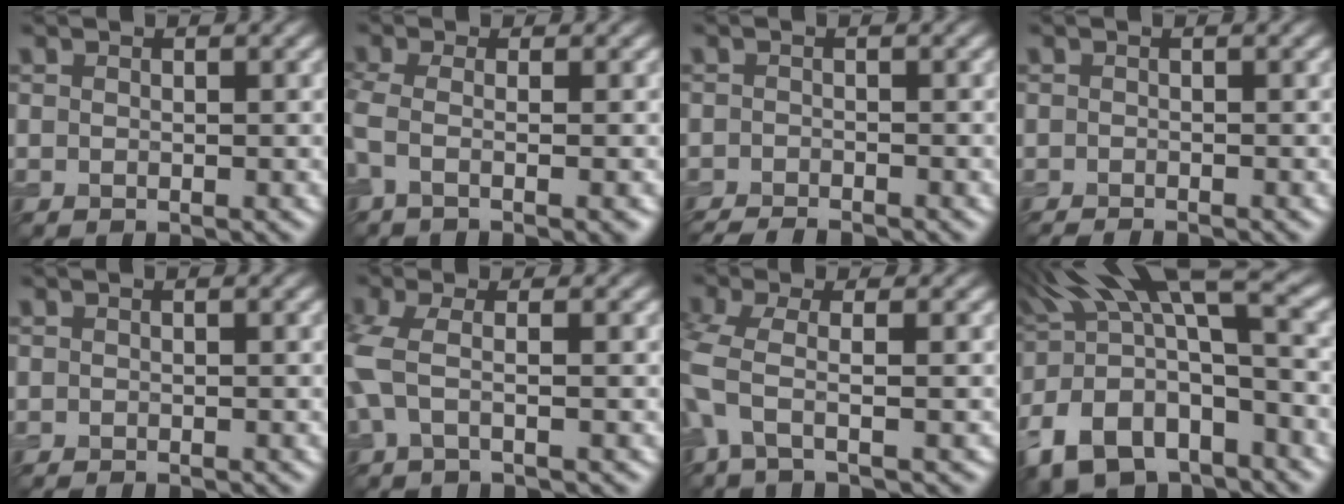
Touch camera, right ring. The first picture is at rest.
{"total": 4.1, "force": [-0.8, 1.4, 3.8], "torque": [-0.066, -0.014, -0.021]}
{"total": 2.9, "force": [-2.7, 0.4, 1.1], "torque": [-0.014, -0.005, -0.050]}
{"total": 1.6, "force": [-1.4, 0.3, 0.7], "torque": [0.001, -0.007, -0.024]}
{"total": 0.9, "force": [-0.5, 0.4, 0.6], "torque": [0.002, -0.004, -0.010]}
{"total": 3.1, "force": [-0.3, 0.8, 3.0], "torque": [-0.078, -0.004, -0.015]}
{"total": 4.0, "force": [-1.1, 1.2, 3.7], "torque": [-0.088, -0.008, -0.032]}
{"total": 13.3, "force": [-2.8, 6.3, 11.3], "torque": [-0.223, 0.013, -0.056]}